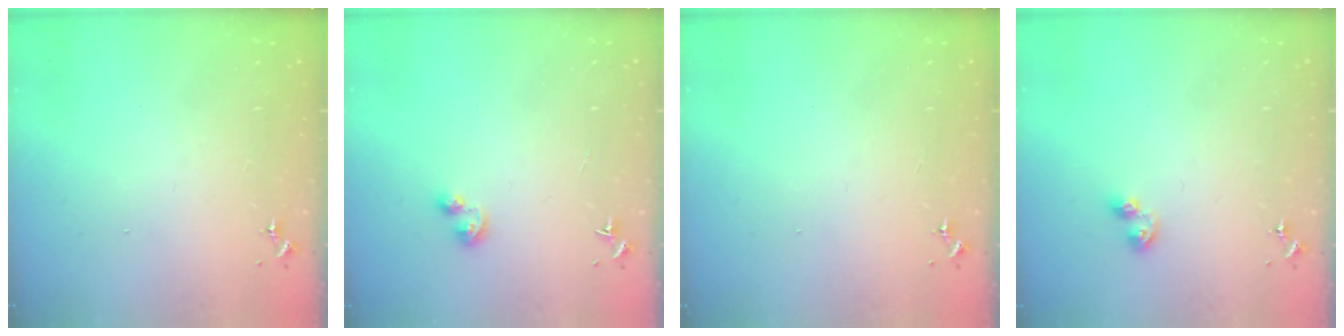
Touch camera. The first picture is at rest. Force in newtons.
{"total": 4.5, "press": 4.3, "slide": 1.1}
{"total": 0.0}
{"total": 4.7, "press": 4.6, "slide": 0.6}